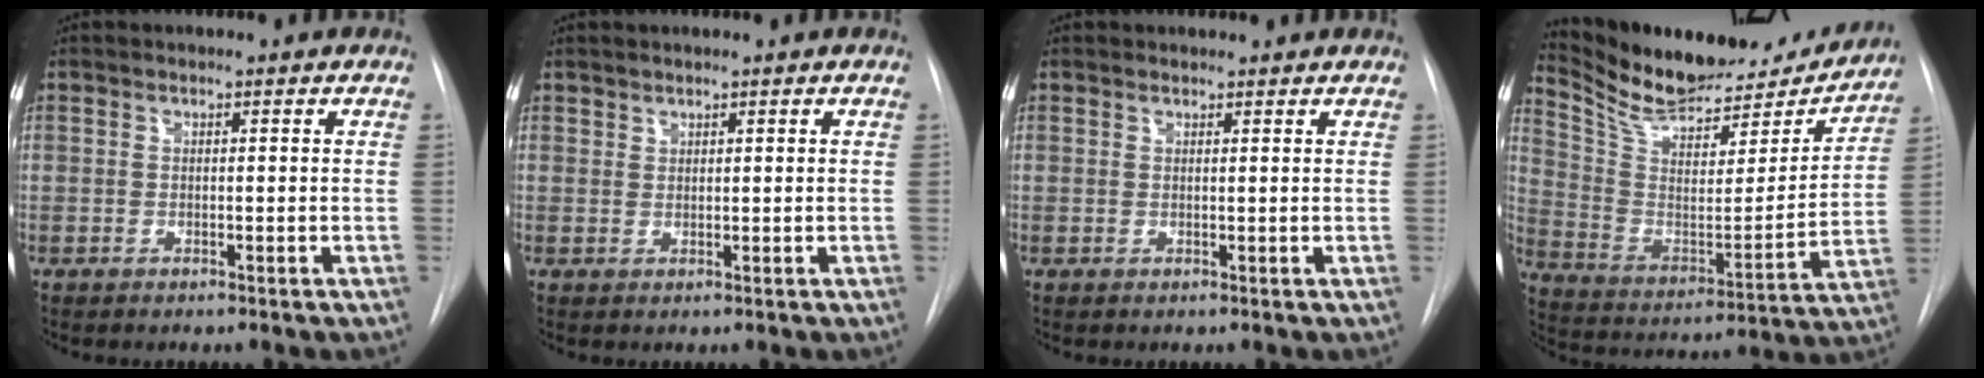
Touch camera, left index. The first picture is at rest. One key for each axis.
{"total": 0.8, "fx": 0.8, "fy": 0.2, "fz": 0.0, "tx": 0.003, "ty": 0.000, "tz": 0.016}
{"total": 1.7, "fx": 1.7, "fy": 0.3, "fz": -0.1, "tx": -0.007, "ty": 0.010, "tz": 0.025}
{"total": 22.5, "fx": 20.7, "fy": 6.0, "fz": 6.7, "tx": -0.112, "ty": -0.026, "tz": 0.318}